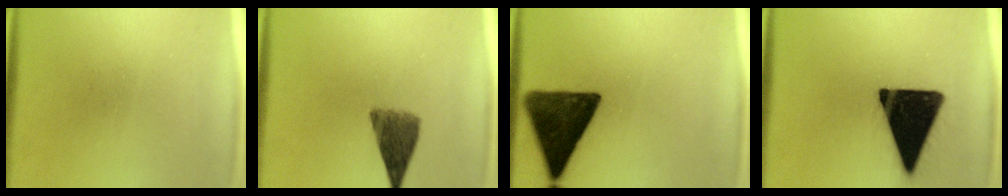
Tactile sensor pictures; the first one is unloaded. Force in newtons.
{"total": 6.3}
{"total": 14.2}
{"total": 19.8}